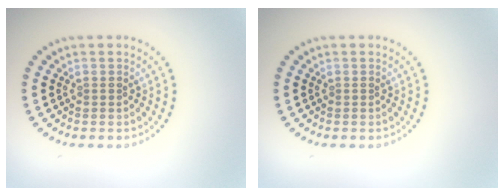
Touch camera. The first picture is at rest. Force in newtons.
{"total": 0.0}